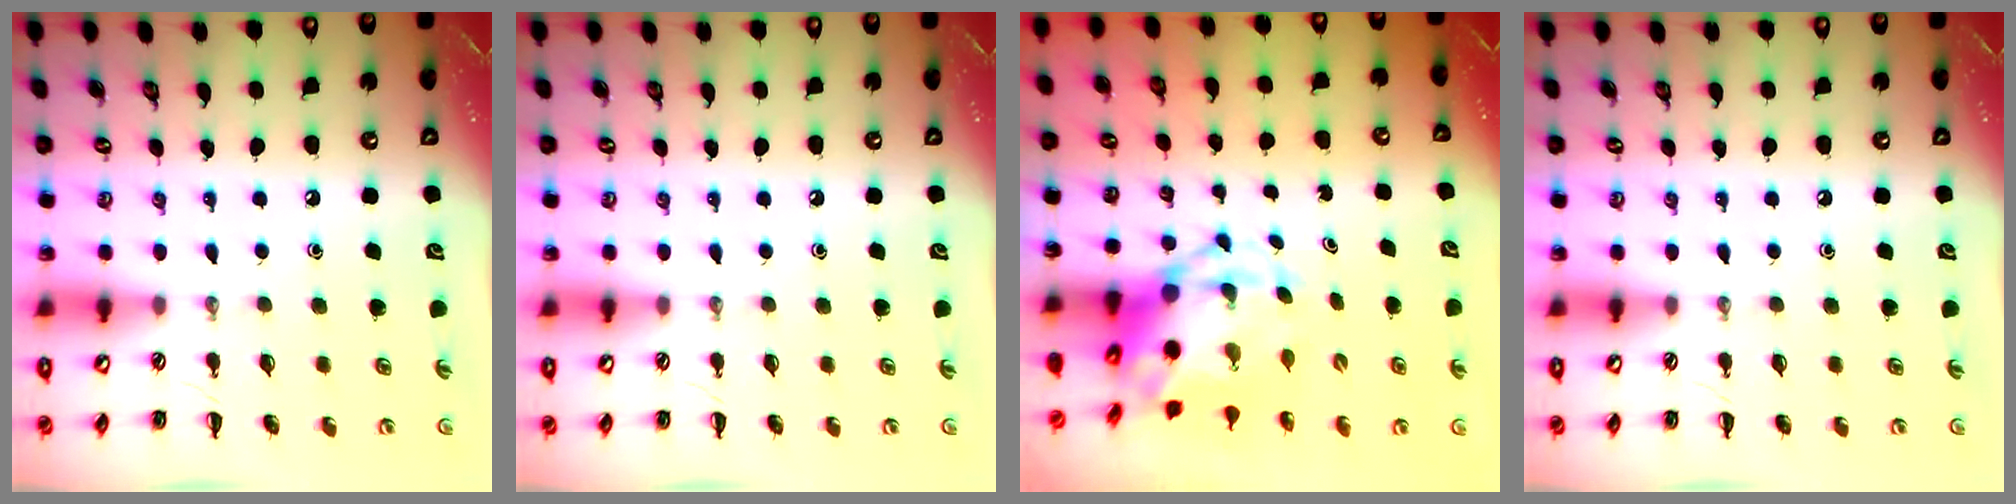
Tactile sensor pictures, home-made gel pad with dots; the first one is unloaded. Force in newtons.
{"total": 0.0}
{"total": 5.7, "press": 5.6, "slide": 1.0}
{"total": 0.0}